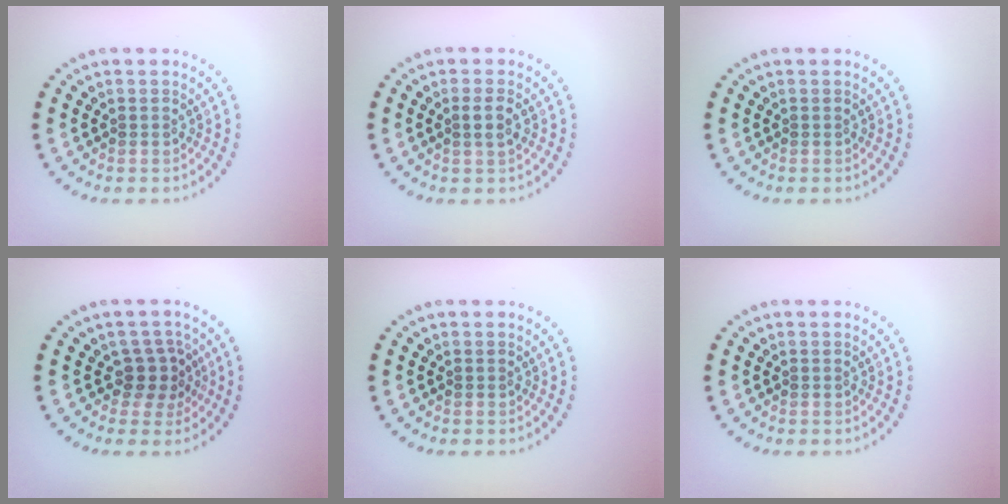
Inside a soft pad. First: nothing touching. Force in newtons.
{"total": 1.5, "press": 1.4, "slide": 0.6}
{"total": 0.0}
{"total": 2.5, "press": 1.9, "slide": 1.5}
{"total": 0.0}
{"total": 0.0}